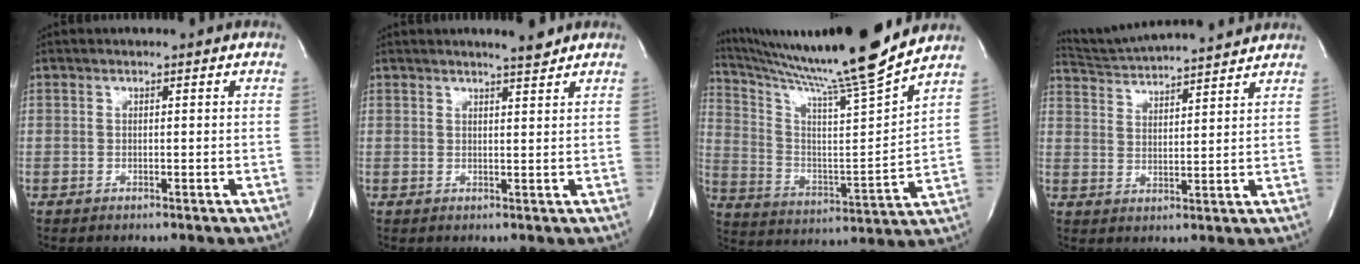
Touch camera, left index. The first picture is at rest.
{"total": 2.6, "force": [2.3, -0.1, 1.3], "torque": [-0.024, -0.005, 0.035]}
{"total": 19.2, "force": [17.0, -2.9, 8.5], "torque": [-0.160, -0.059, 0.270]}
{"total": 13.2, "force": [12.5, 0.4, 4.1], "torque": [-0.082, 0.015, 0.190]}